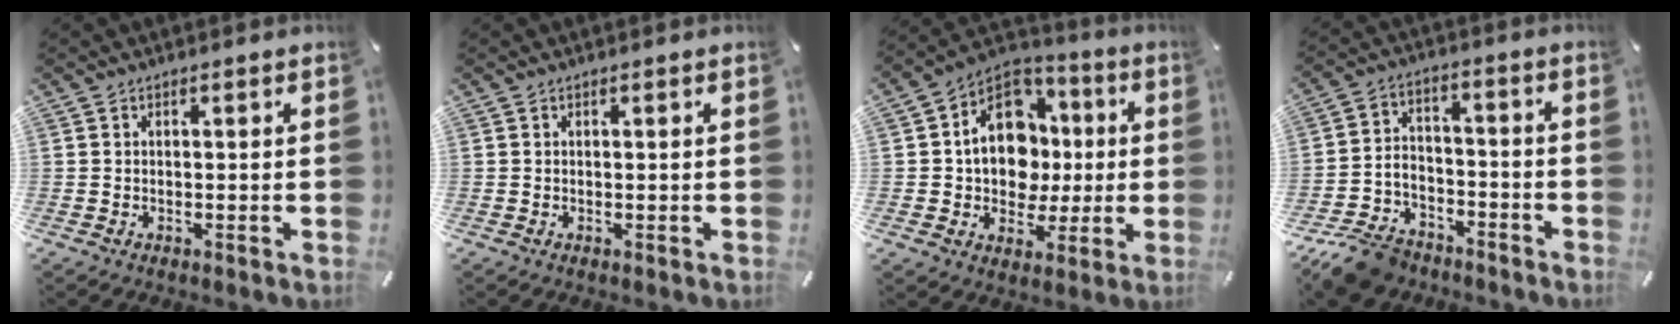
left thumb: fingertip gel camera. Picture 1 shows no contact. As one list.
[{"total": 0.0}, {"total": 15.4, "force": [0.3, 12.8, 8.5], "torque": [-0.153, 0.006, 0.012]}, {"total": 10.9, "force": [-8.6, 5.8, 3.4], "torque": [-0.059, 0.055, -0.160]}]